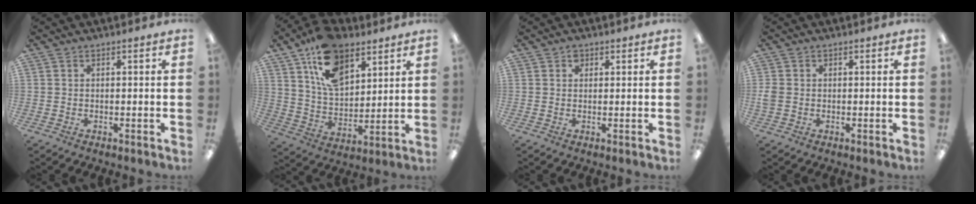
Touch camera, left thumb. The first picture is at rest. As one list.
[{"total": 16.0, "force": [9.9, 9.0, 8.8], "torque": [-0.165, -0.032, 0.184]}, {"total": 1.4, "force": [0.9, 1.1, 0.5], "torque": [-0.002, -0.002, 0.014]}, {"total": 2.1, "force": [-0.2, 1.7, 1.2], "torque": [-0.021, 0.005, -0.002]}]